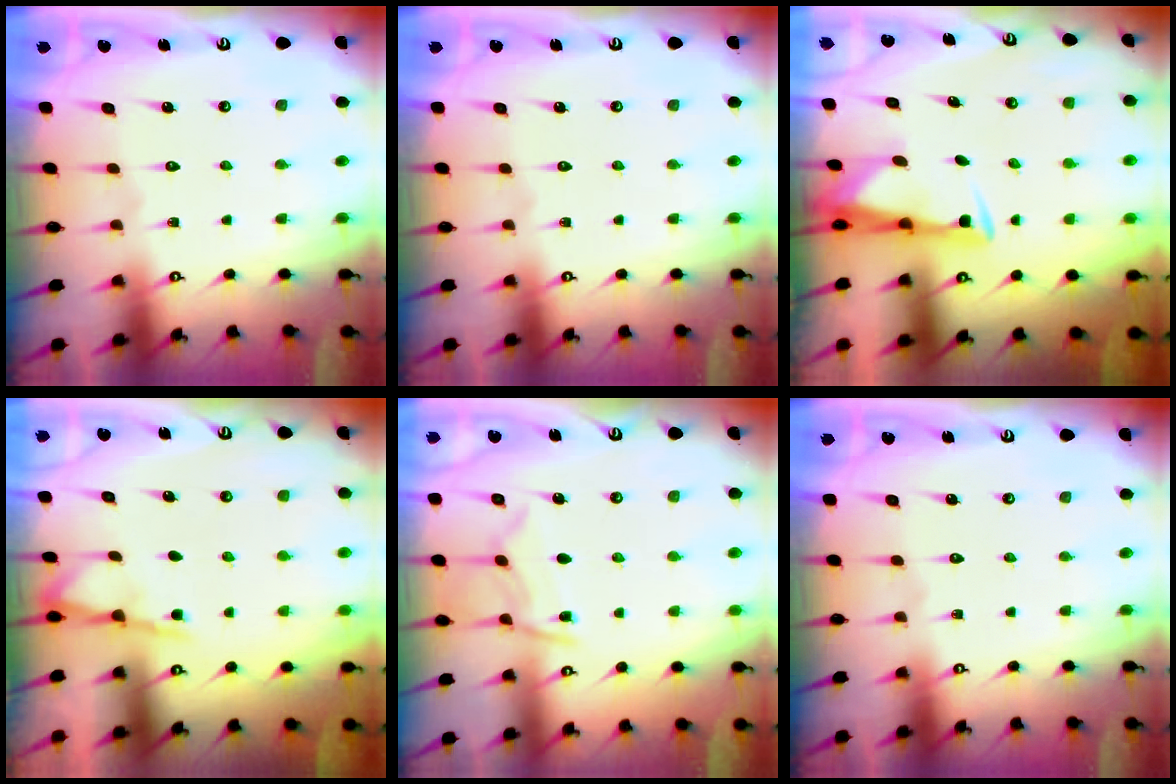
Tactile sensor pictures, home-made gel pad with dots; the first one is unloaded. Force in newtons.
{"total": 0.0}
{"total": 3.1, "press": 3.0, "slide": 0.9}
{"total": 5.1, "press": 5.1, "slide": 0.5}
{"total": 9.7, "press": 9.7, "slide": 0.8}
{"total": 0.0}